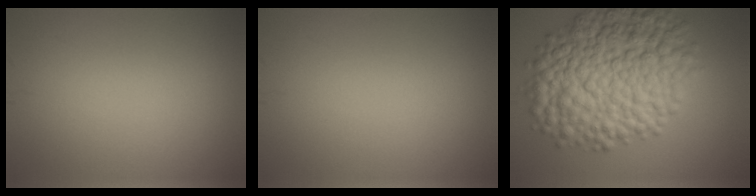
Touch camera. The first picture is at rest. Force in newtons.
{"total": 0.0}
{"total": 12.8, "press": 12.8, "slide": 0.2}